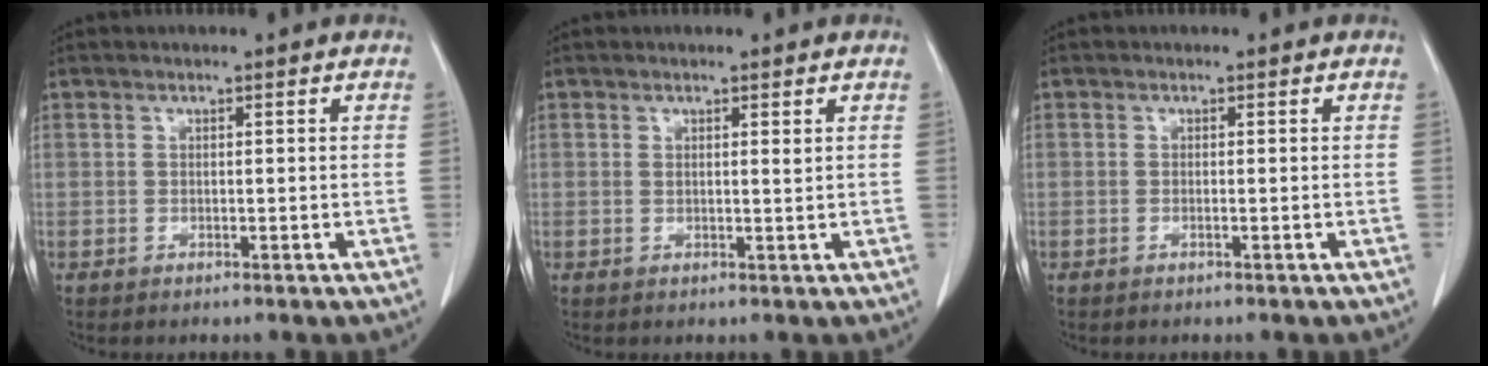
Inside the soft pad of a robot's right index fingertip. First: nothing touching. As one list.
[{"total": 0.8, "force": [0.5, 0.1, 0.7], "torque": [-0.014, -0.004, 0.009]}, {"total": 0.0}]